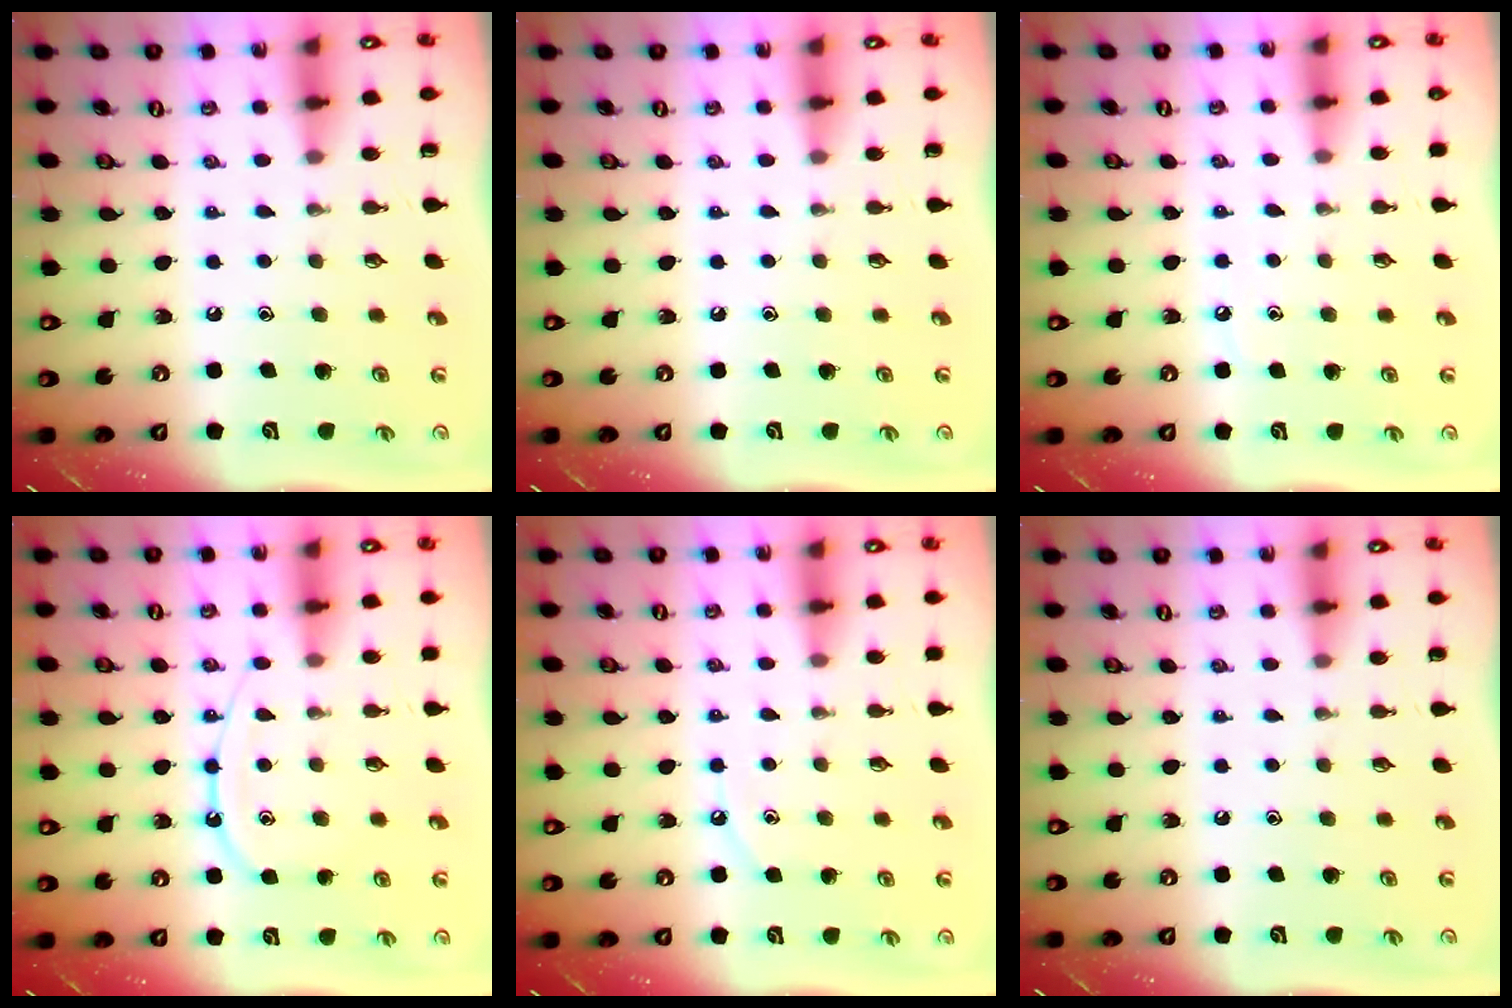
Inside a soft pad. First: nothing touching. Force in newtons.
{"total": 0.0}
{"total": 3.7, "press": 3.7, "slide": 0.4}
{"total": 10.5, "press": 10.5, "slide": 0.7}
{"total": 4.7, "press": 4.7, "slide": 0.4}
{"total": 0.0}